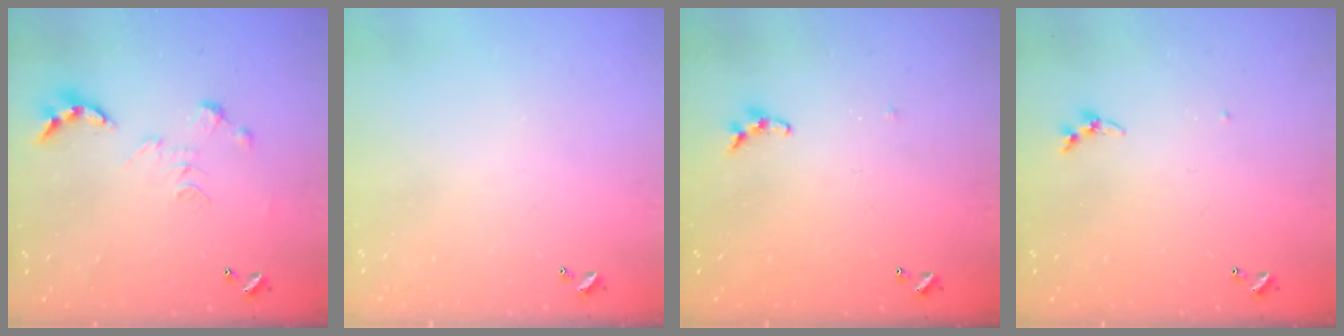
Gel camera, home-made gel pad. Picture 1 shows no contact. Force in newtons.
{"total": 0.0}
{"total": 4.6, "press": 4.5, "slide": 0.7}
{"total": 3.8, "press": 3.8, "slide": 0.3}